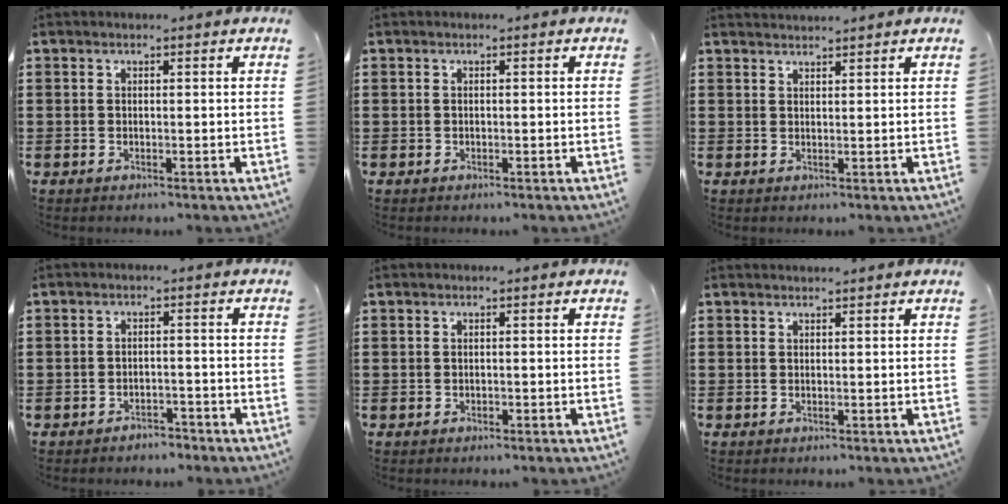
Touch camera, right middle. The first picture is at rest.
{"total": 0.0}
{"total": 1.6, "force": [1.5, -0.1, -0.1], "torque": [-0.003, 0.001, 0.030]}
{"total": 2.0, "force": [-2.0, 0.4, -0.2], "torque": [-0.005, 0.004, -0.046]}
{"total": 0.0}
{"total": 0.8, "force": [0.8, -0.1, 0.0], "torque": [-0.001, -0.002, 0.016]}